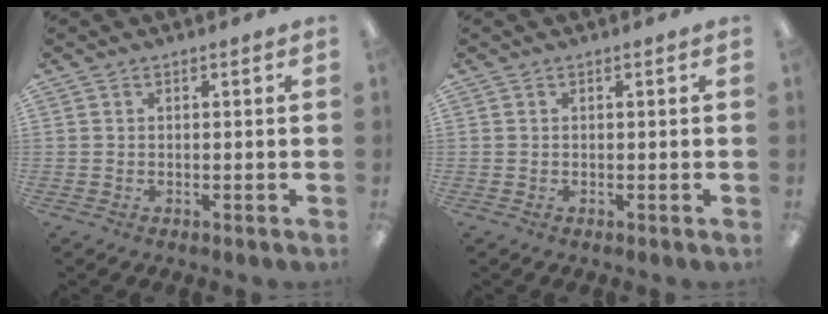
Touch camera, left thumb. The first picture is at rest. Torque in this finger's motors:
{"motor_torque": [0.00, 0.00, 0.14, -0.14, 0.00]}